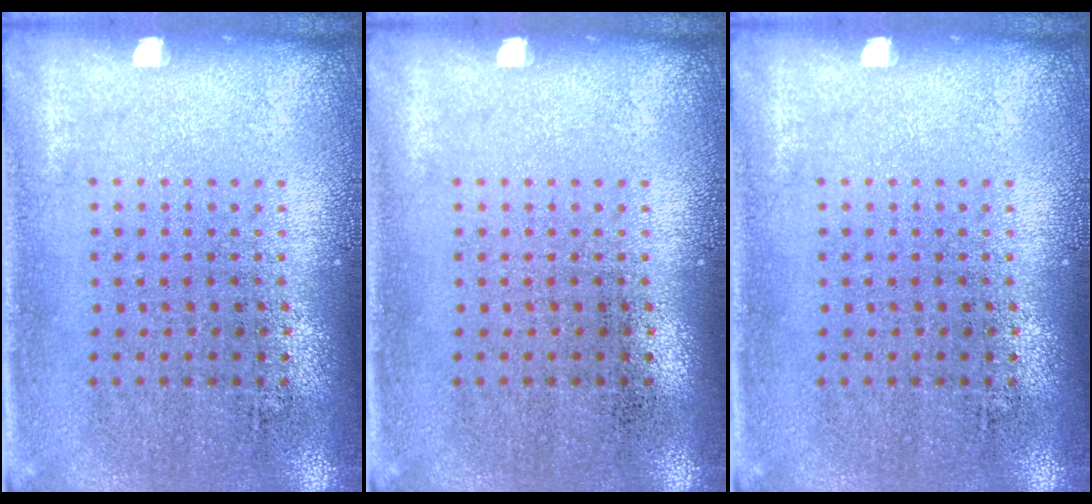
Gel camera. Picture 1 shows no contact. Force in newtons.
{"total": 0.0}
{"total": 0.0}